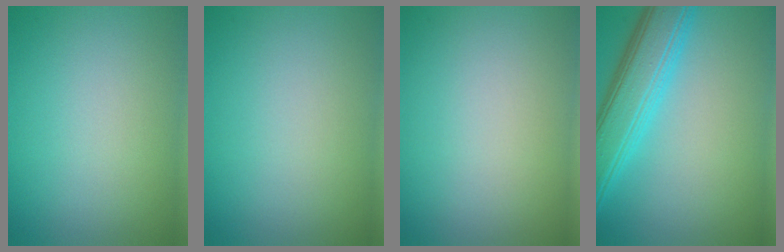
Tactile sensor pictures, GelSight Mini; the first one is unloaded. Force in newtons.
{"total": 0.0}
{"total": 0.0}
{"total": 6.7, "press": 6.7, "slide": 0.4}